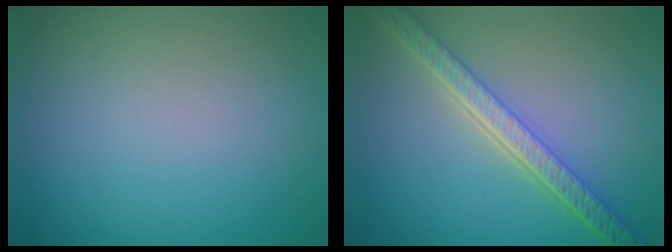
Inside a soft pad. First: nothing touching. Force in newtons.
{"total": 5.7, "press": 4.4, "slide": 3.6}